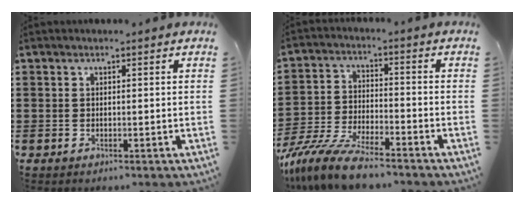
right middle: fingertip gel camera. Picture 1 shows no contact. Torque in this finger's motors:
{"motor_torque": [2.14, 0.00, 0.76, 0.21]}